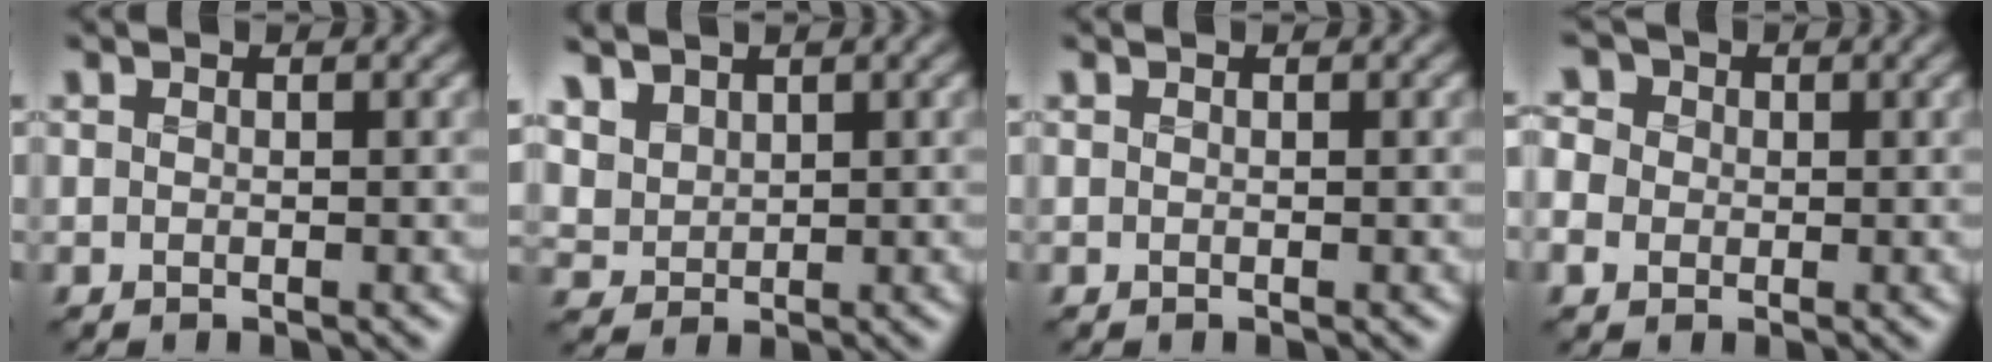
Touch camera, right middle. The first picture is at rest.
{"total": 4.8, "force": [3.1, 3.1, 1.9], "torque": [-0.078, 0.002, 0.078]}
{"total": 0.0}
{"total": 4.5, "force": [0.6, 4.0, 2.1], "torque": [-0.050, 0.024, -0.008]}